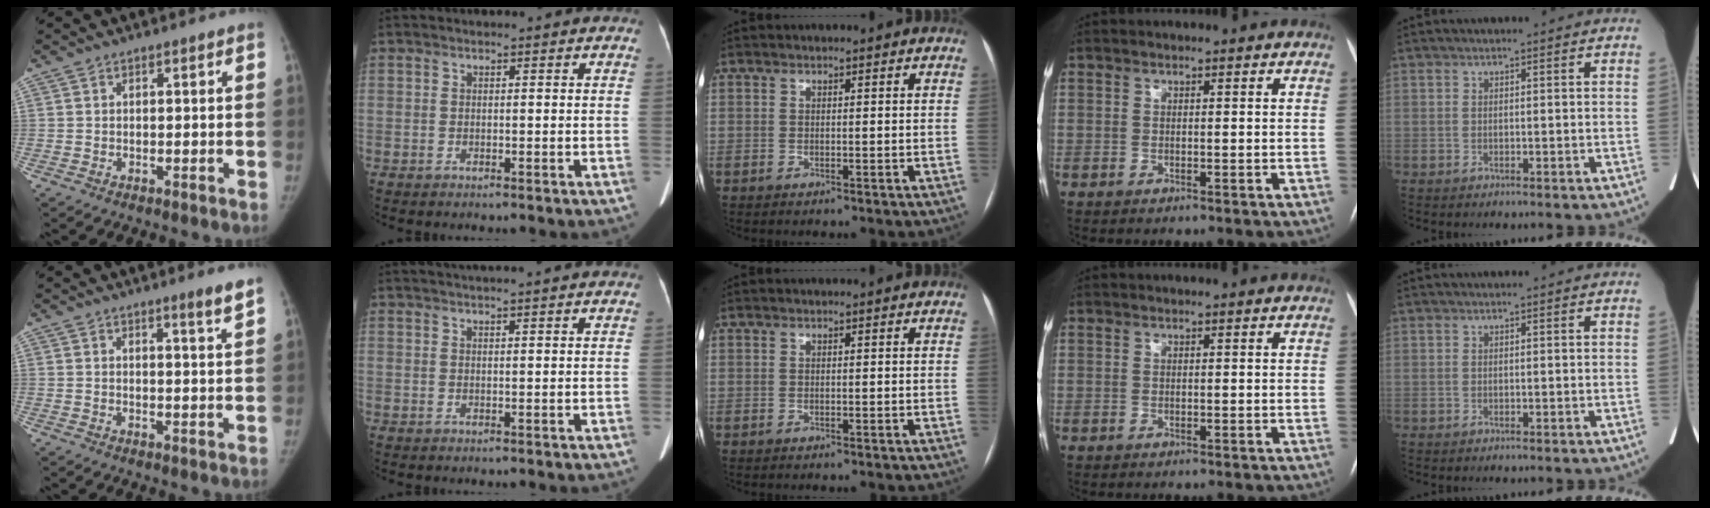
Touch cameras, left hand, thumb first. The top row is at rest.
{"thumb": {"total": 3.2, "force": [2.5, -0.1, 2.0], "torque": [-0.026, -0.026, 0.034]}, "index": {"total": 7.4, "force": [6.6, -0.6, 3.2], "torque": [-0.045, 0.032, 0.078]}}